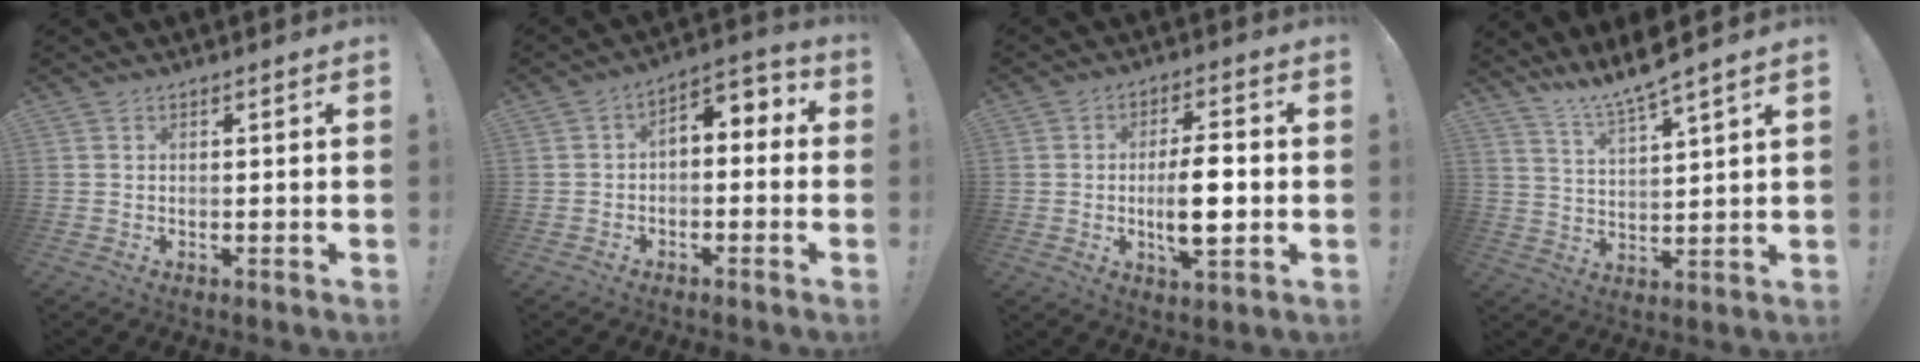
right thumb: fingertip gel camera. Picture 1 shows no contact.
{"total": 4.2, "force": [-1.9, 2.4, 2.8], "torque": [-0.032, 0.008, -0.035]}
{"total": 9.9, "force": [-1.5, 5.9, 7.8], "torque": [-0.125, 0.008, -0.027]}
{"total": 8.4, "force": [7.6, -0.6, 3.5], "torque": [-0.067, -0.056, 0.130]}